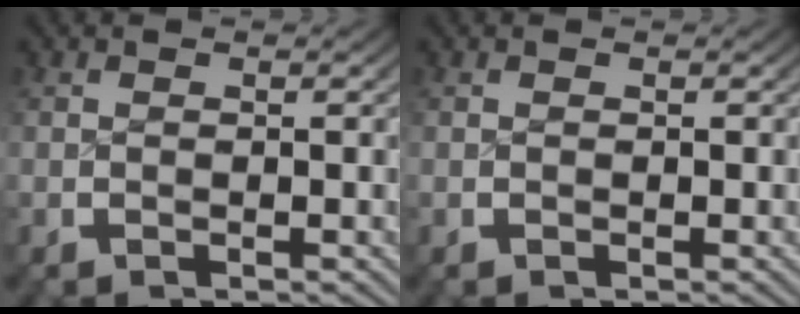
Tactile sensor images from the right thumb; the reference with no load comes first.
{"total": 0.0}